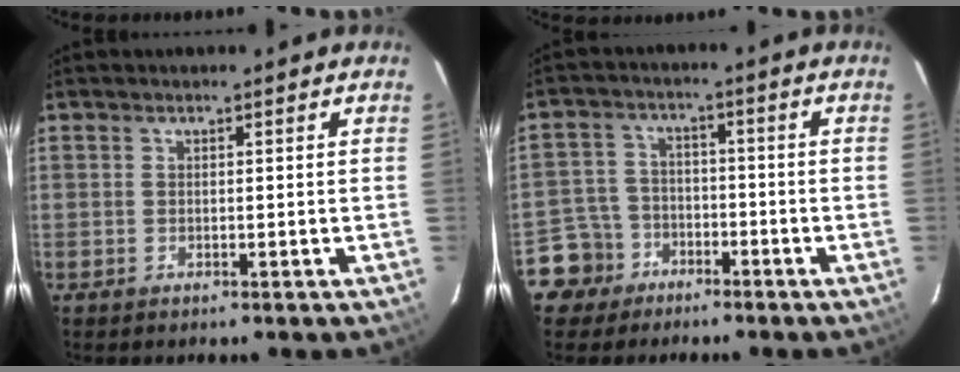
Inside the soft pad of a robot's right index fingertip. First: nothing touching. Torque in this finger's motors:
{"motor_torque": [-0.12, 0.05, -0.20, -0.18]}